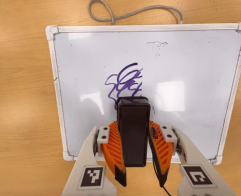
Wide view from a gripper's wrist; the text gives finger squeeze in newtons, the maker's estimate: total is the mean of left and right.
{"total": 9.0, "left": 6.9, "right": 11.2}